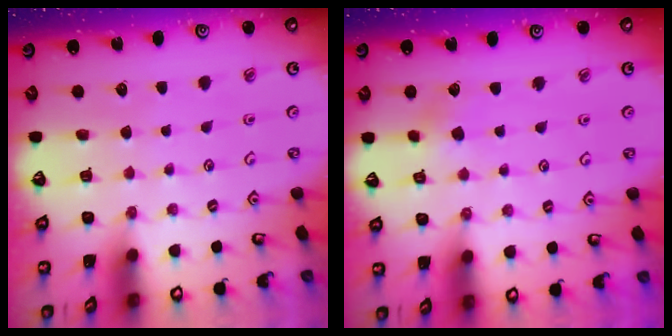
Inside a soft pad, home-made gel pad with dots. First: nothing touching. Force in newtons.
{"total": 2.5, "press": 2.5, "slide": 0.3}